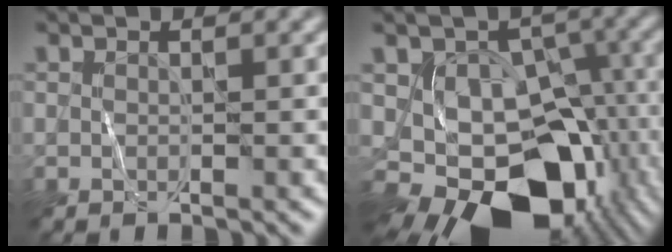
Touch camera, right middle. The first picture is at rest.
{"total": 13.9, "force": [-6.0, 9.4, 8.3], "torque": [-0.115, -0.015, -0.081]}